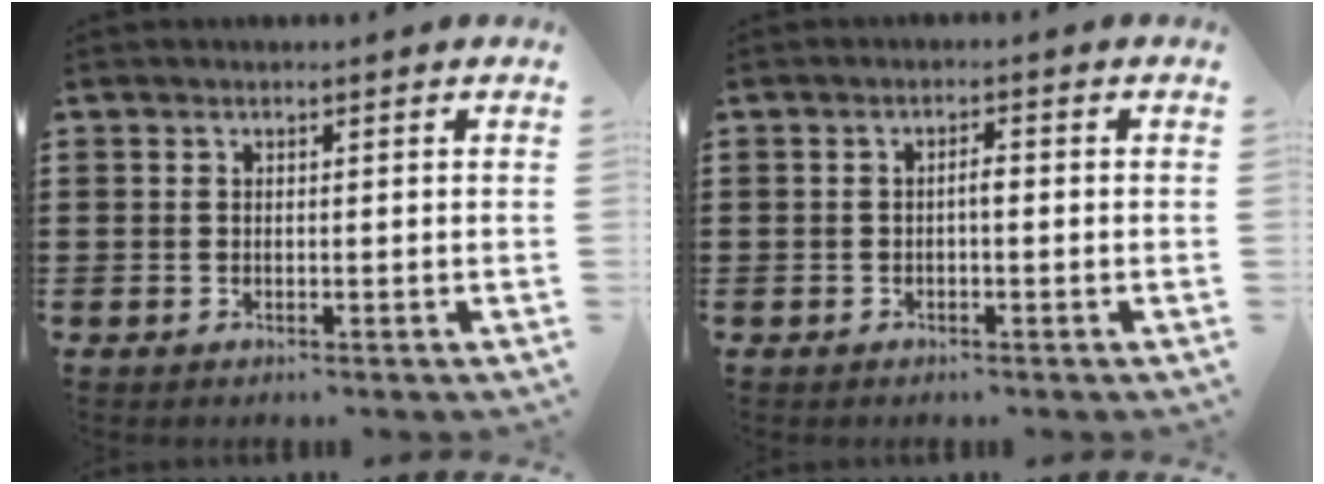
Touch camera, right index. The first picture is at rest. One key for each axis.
{"total": 1.5, "fx": -0.3, "fy": 0.4, "fz": 1.4, "tx": -0.027, "ty": 0.002, "tz": -0.007}